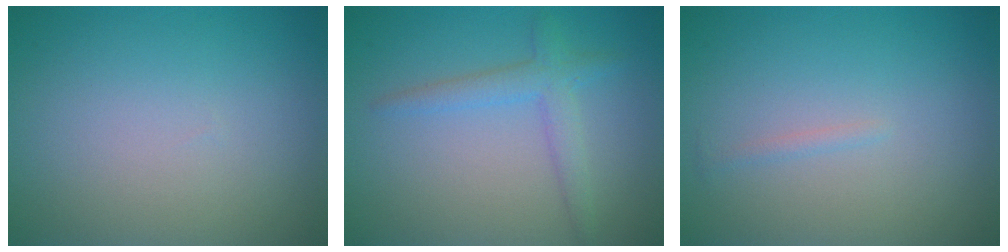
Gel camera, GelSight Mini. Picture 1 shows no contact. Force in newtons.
{"total": 2.5, "press": 2.5, "slide": 0.1}
{"total": 0.6, "press": 0.6, "slide": 0.0}